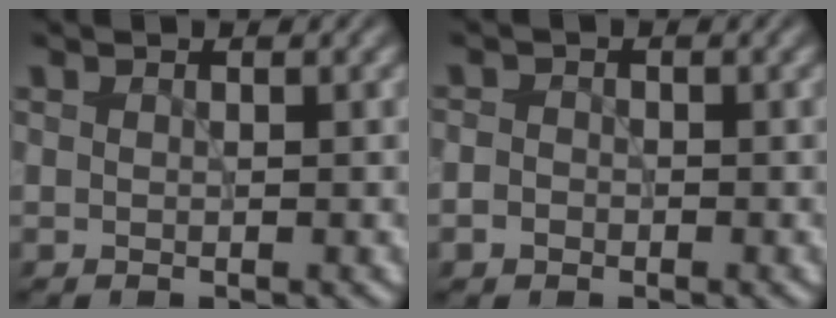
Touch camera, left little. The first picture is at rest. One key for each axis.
{"total": 1.5, "fx": -0.6, "fy": 1.3, "fz": 0.6, "tx": 0.000, "ty": -0.001, "tz": -0.014}